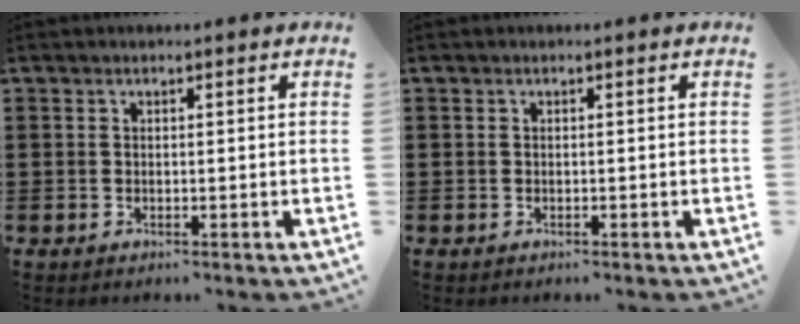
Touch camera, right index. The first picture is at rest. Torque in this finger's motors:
{"motor_torque": [0.35, 0.20, 0.02, 0.03]}